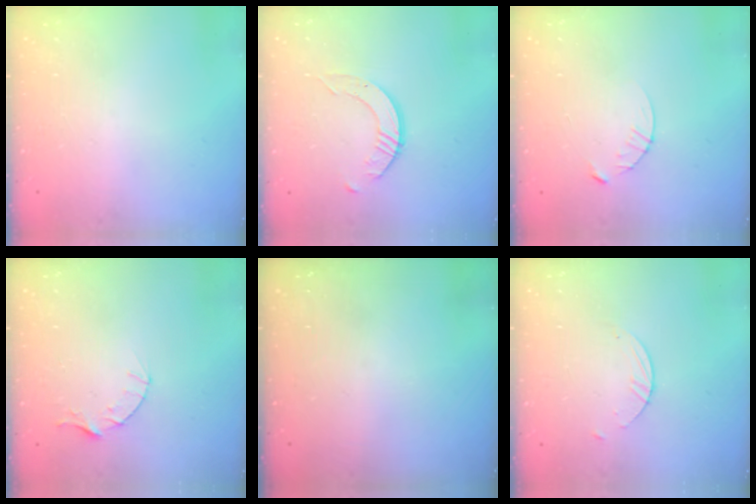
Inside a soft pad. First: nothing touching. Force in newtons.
{"total": 3.1, "press": 3.1, "slide": 0.3}
{"total": 3.9, "press": 3.8, "slide": 0.4}
{"total": 3.5, "press": 3.5, "slide": 0.4}
{"total": 0.0}
{"total": 2.1, "press": 2.1, "slide": 0.2}